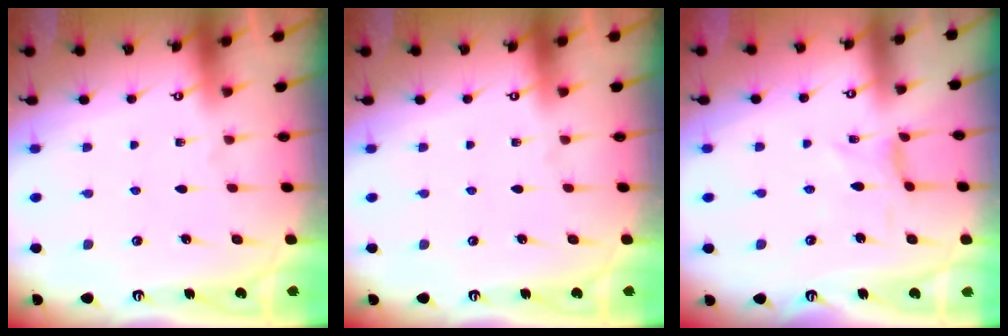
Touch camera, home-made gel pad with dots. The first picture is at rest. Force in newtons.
{"total": 0.0}
{"total": 0.0}